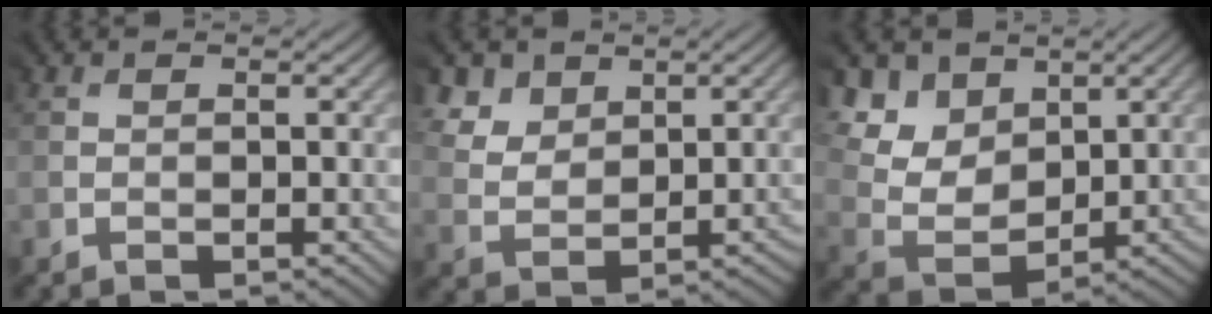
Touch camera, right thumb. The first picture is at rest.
{"total": 4.1, "force": [3.3, 2.5, -0.1], "torque": [-0.029, -0.012, 0.079]}
{"total": 7.6, "force": [4.7, 5.2, 2.9], "torque": [-0.124, 0.002, 0.099]}